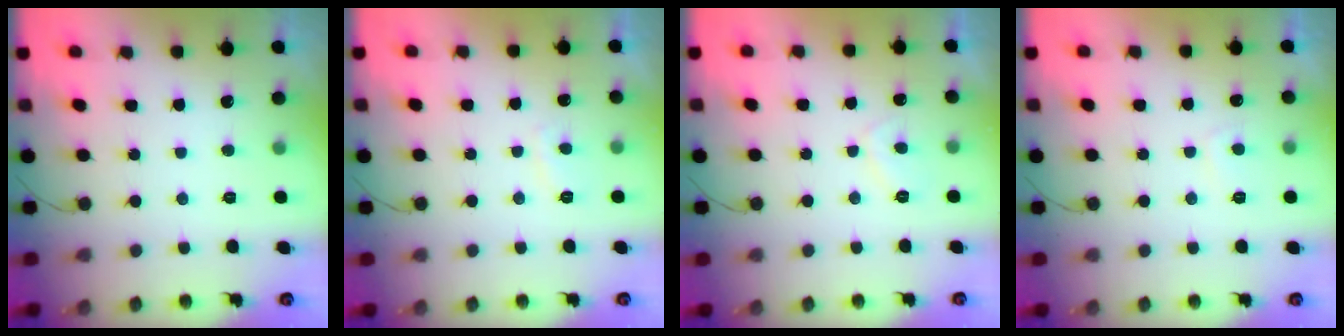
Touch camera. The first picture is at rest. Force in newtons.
{"total": 2.5, "press": 2.4, "slide": 0.8}
{"total": 3.0, "press": 2.9, "slide": 0.8}
{"total": 2.1, "press": 2.0, "slide": 0.6}